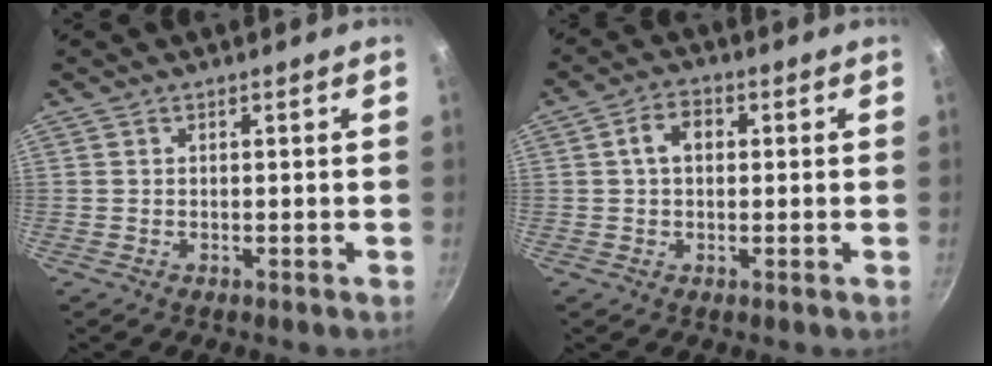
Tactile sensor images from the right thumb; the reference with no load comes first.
{"total": 5.0, "force": [0.7, 3.4, 3.5], "torque": [-0.046, 0.013, 0.006]}